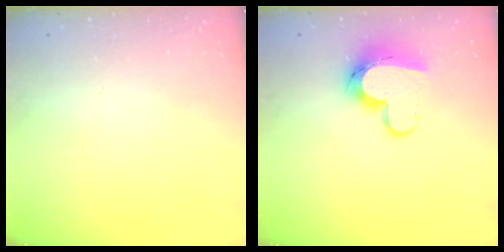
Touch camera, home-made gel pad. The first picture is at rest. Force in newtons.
{"total": 11.9, "press": 11.8, "slide": 1.1}